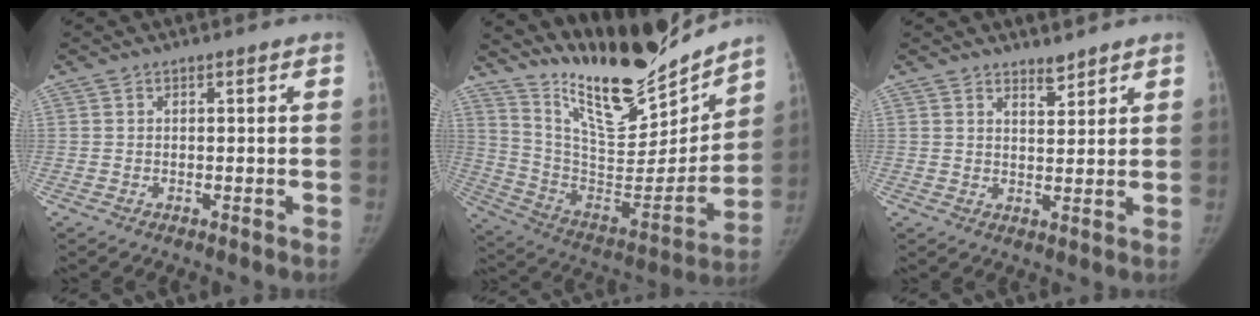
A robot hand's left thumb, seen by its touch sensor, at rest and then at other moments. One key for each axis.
{"total": 23.9, "fx": 20.5, "fy": 5.4, "fz": 11.1, "tx": -0.143, "ty": -0.121, "tz": 0.342}
{"total": 2.7, "fx": 2.5, "fy": 0.7, "fz": 0.6, "tx": 0.002, "ty": -0.027, "tz": 0.041}